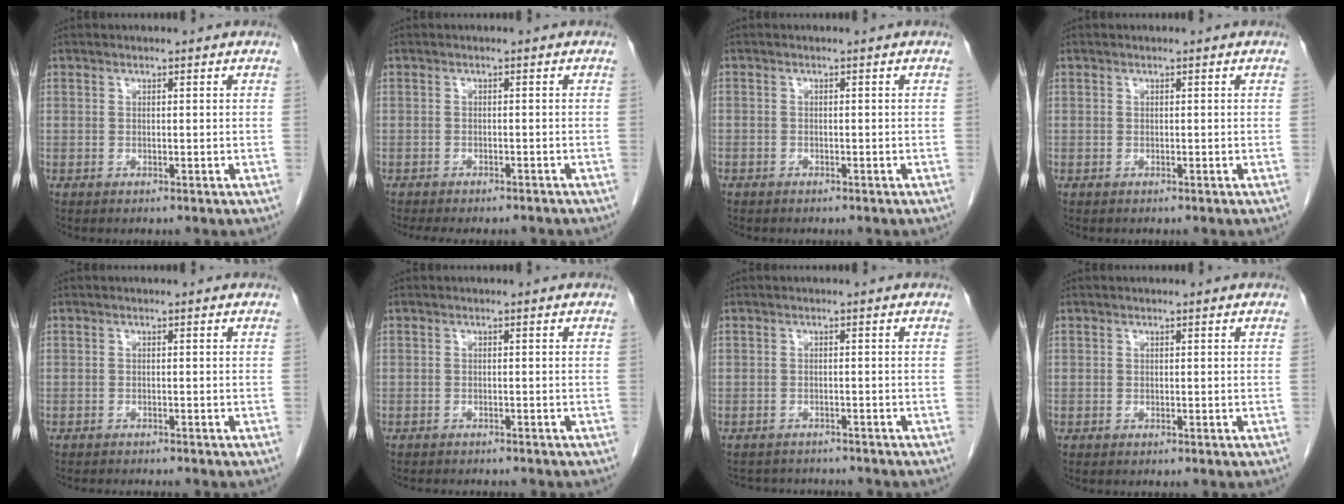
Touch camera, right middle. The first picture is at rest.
{"total": 9.0, "force": [-8.0, 2.4, 3.4], "torque": [-0.045, -0.005, -0.098]}
{"total": 1.0, "force": [-0.8, 0.5, 0.2], "torque": [-0.006, 0.002, -0.012]}
{"total": 0.0}
{"total": 4.0, "force": [-3.7, 0.4, 1.5], "torque": [-0.017, -0.007, -0.049]}
{"total": 5.4, "force": [-4.9, 1.2, 1.9], "torque": [-0.023, -0.004, -0.063]}
{"total": 6.5, "force": [-6.2, 1.7, 1.1], "torque": [-0.014, 0.005, -0.080]}
{"total": 0.0}